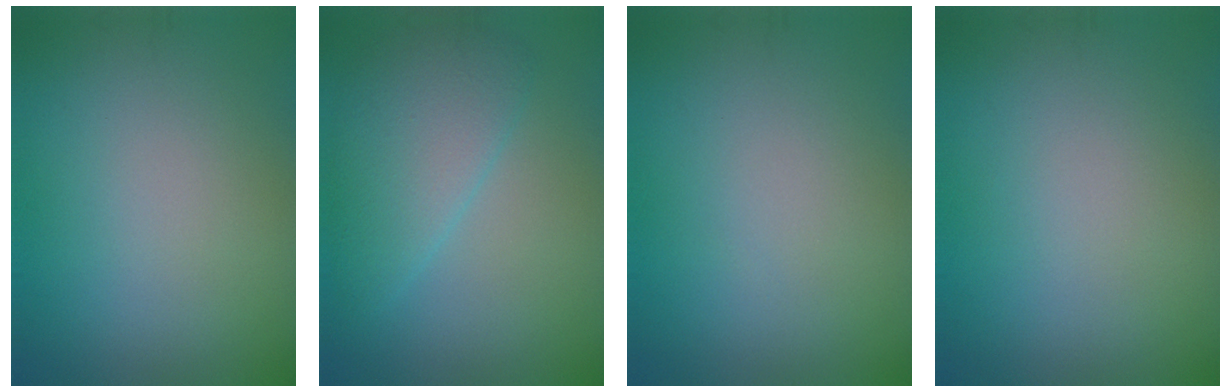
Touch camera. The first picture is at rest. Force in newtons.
{"total": 4.3, "press": 4.3, "slide": 0.2}
{"total": 0.0}
{"total": 0.0}